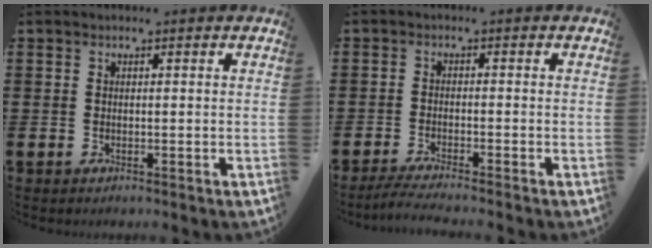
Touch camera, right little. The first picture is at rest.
{"total": 2.3, "force": [-1.9, -0.1, 1.2], "torque": [-0.018, 0.001, -0.036]}